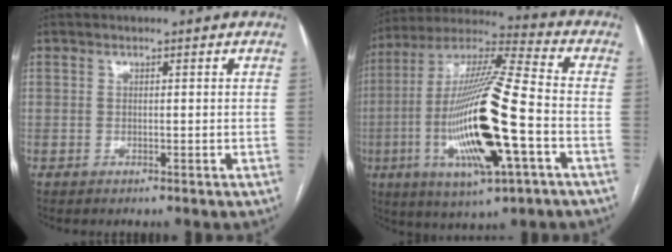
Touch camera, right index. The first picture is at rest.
{"total": 21.6, "force": [-5.1, 2.4, 20.9], "torque": [-0.435, -0.020, -0.092]}